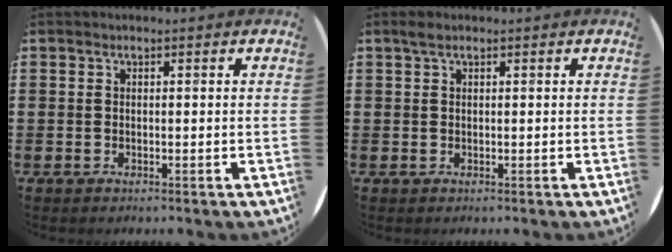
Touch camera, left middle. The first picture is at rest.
{"total": 0.9, "force": [0.6, 0.3, 0.6], "torque": [-0.012, 0.004, 0.009]}